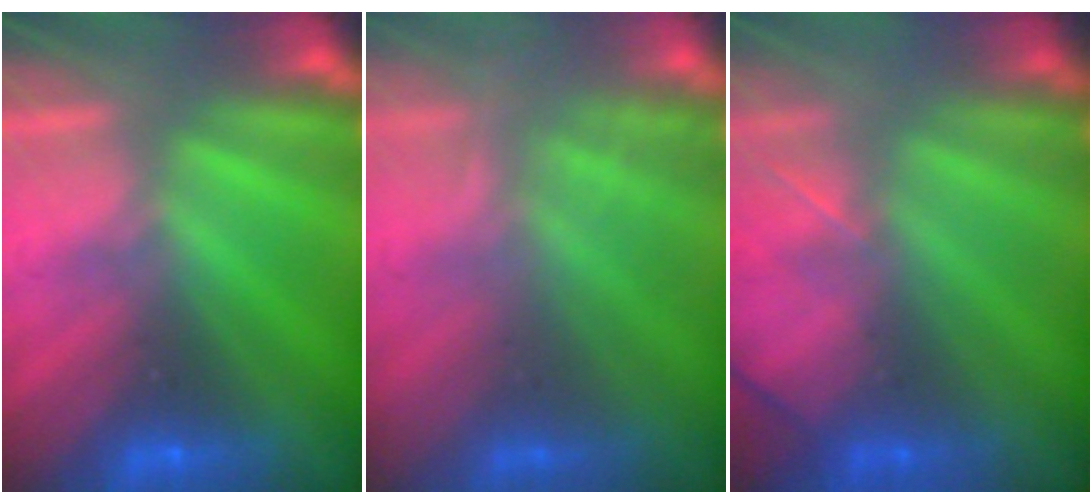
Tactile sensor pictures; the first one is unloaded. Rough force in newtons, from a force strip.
{"total": 2.3}
{"total": 2.0}